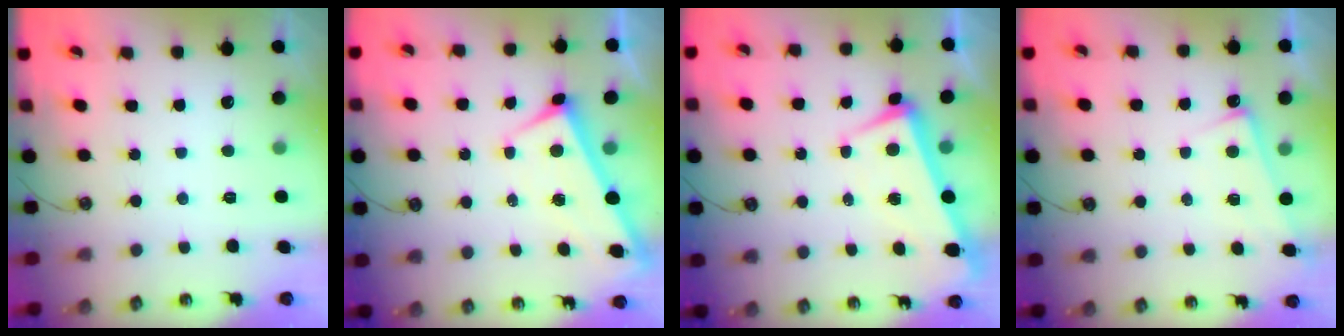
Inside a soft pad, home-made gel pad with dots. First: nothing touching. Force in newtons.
{"total": 0.9, "press": 0.3, "slide": 0.8}
{"total": 1.4, "press": 1.1, "slide": 0.8}
{"total": 1.9, "press": 1.8, "slide": 0.4}